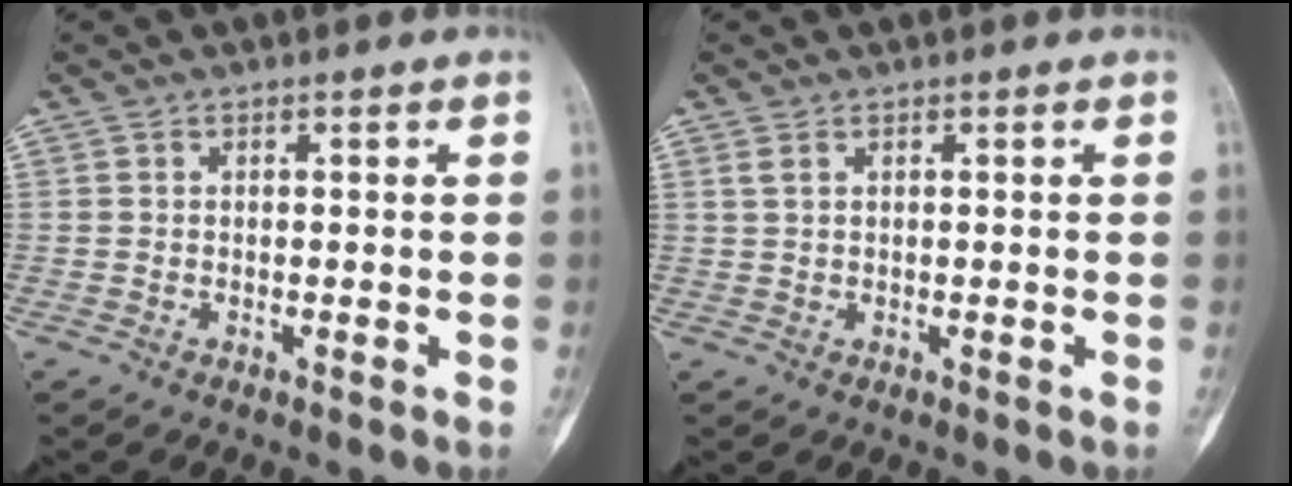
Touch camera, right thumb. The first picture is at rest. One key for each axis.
{"total": 1.3, "fx": 0.8, "fy": 0.6, "fz": 0.8, "tx": -0.019, "ty": 0.007, "tz": 0.022}